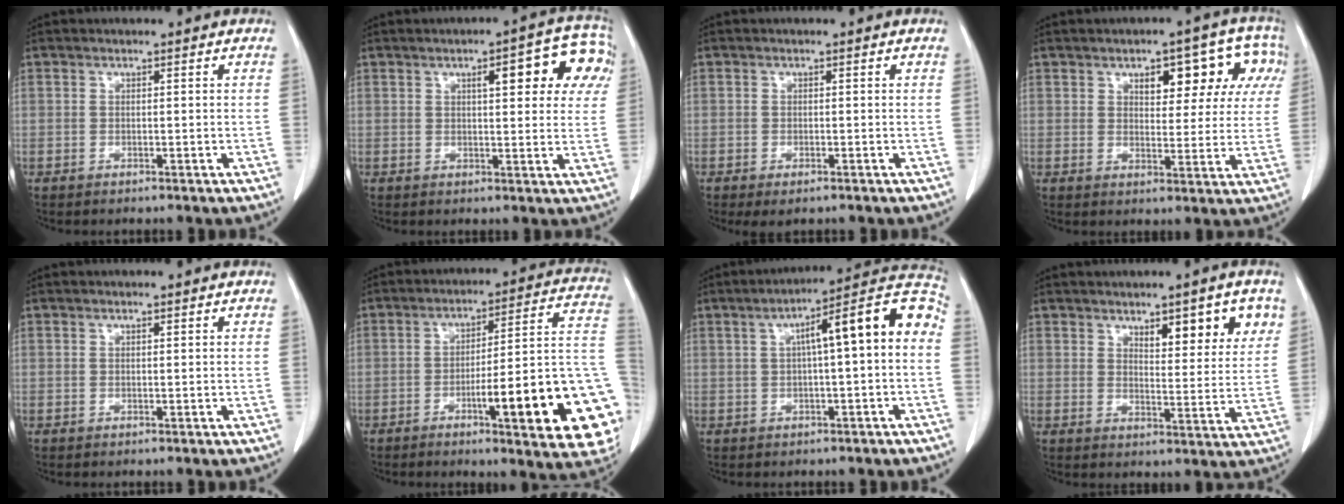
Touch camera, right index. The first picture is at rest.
{"total": 10.9, "force": [4.5, 3.5, 9.3], "torque": [-0.098, 0.023, 0.049]}
{"total": 2.1, "force": [-1.3, 0.8, 1.4], "torque": [-0.022, -0.005, -0.013]}
{"total": 10.6, "force": [4.6, 4.9, 8.2], "torque": [-0.083, 0.029, 0.057]}
{"total": 0.0}
{"total": 22.3, "force": [-6.5, 2.6, 21.2], "torque": [-0.177, 0.016, -0.078]}
{"total": 12.5, "force": [1.7, 1.5, 12.3], "torque": [-0.172, 0.044, 0.017]}
{"total": 8.4, "force": [4.6, 2.3, 6.6], "torque": [-0.083, -0.004, 0.066]}